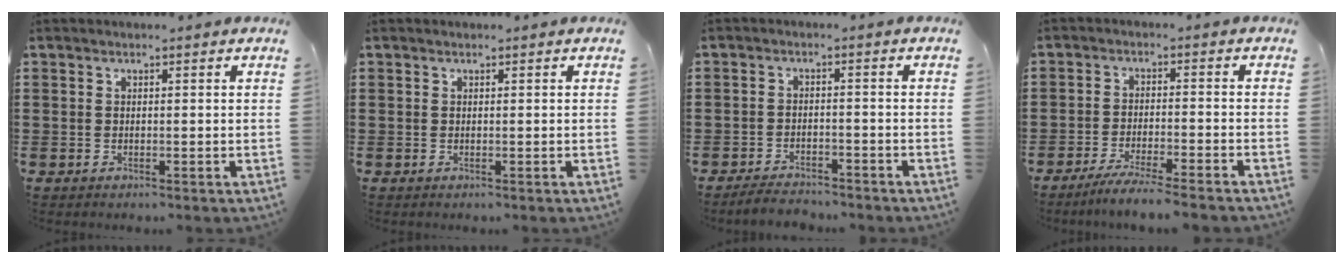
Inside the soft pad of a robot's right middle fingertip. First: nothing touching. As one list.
[{"total": 0.0}, {"total": 3.1, "force": [-3.0, 0.5, 0.4], "torque": [-0.011, 0.002, -0.062]}, {"total": 4.2, "force": [-3.9, -0.3, 1.7], "torque": [-0.034, -0.012, -0.076]}]